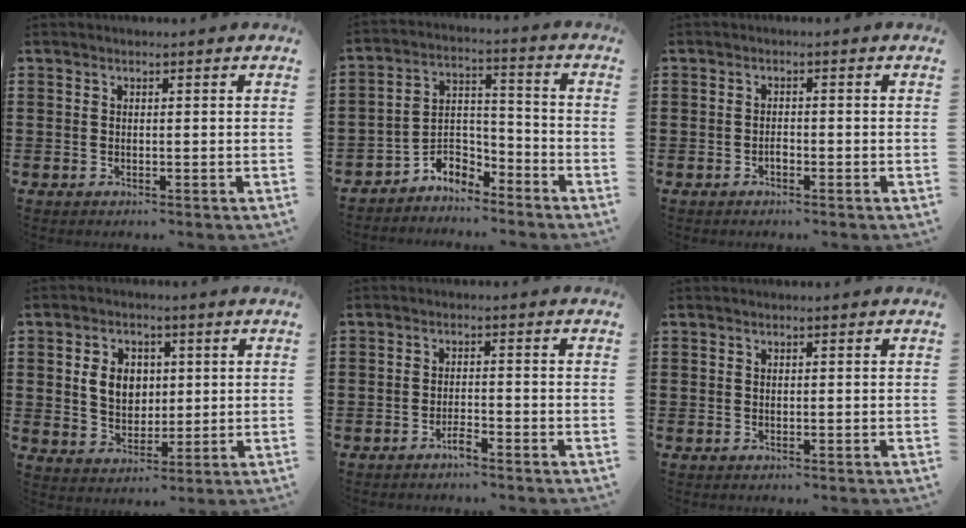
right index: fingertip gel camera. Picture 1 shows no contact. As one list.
[{"total": 5.2, "force": [-4.6, 2.4, 1.1], "torque": [-0.032, 0.003, -0.096]}, {"total": 0.7, "force": [-0.4, 0.4, 0.4], "torque": [-0.010, -0.002, -0.006]}, {"total": 6.1, "force": [1.1, 4.8, 3.6], "torque": [-0.086, 0.010, 0.013]}, {"total": 2.2, "force": [-1.8, 0.2, 1.2], "torque": [-0.023, 0.001, -0.033]}, {"total": 0.0}]